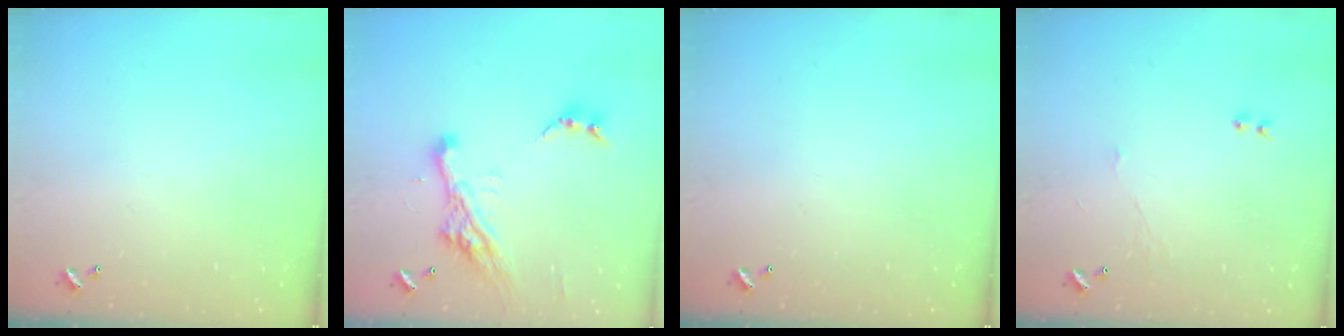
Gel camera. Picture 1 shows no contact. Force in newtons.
{"total": 14.0, "press": 13.9, "slide": 1.7}
{"total": 0.0}
{"total": 2.4, "press": 2.3, "slide": 0.6}